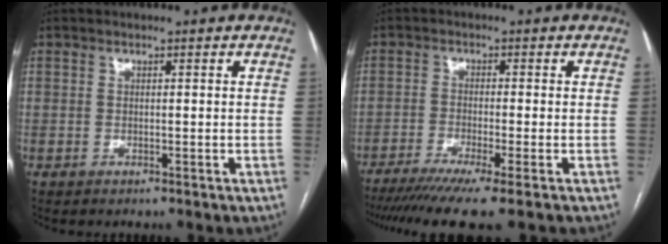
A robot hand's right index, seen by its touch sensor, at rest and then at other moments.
{"total": 10.0, "force": [-7.7, -0.7, 6.4], "torque": [-0.088, -0.024, -0.120]}